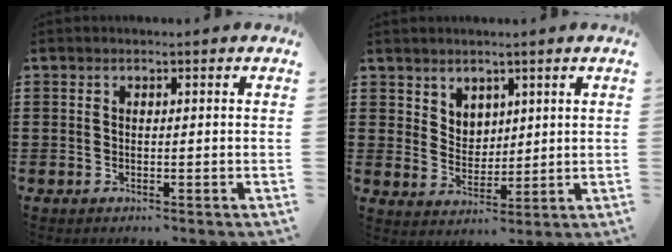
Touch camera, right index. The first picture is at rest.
{"total": 4.4, "force": [3.2, 3.0, 0.4], "torque": [-0.016, -0.001, 0.058]}